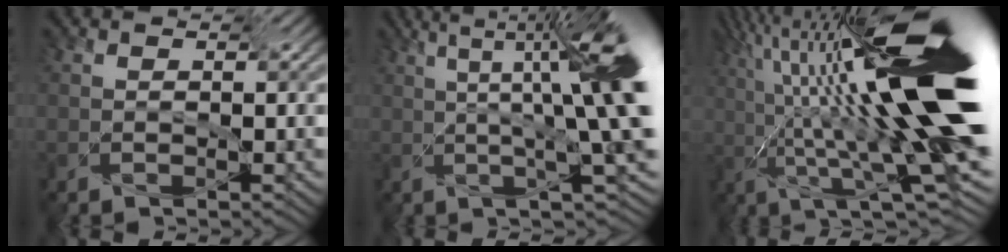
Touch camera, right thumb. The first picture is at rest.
{"total": 12.4, "force": [2.8, 2.8, 11.7], "torque": [-0.181, 0.016, 0.050]}
{"total": 18.5, "force": [2.7, 3.2, 18.1], "torque": [-0.285, 0.035, 0.060]}